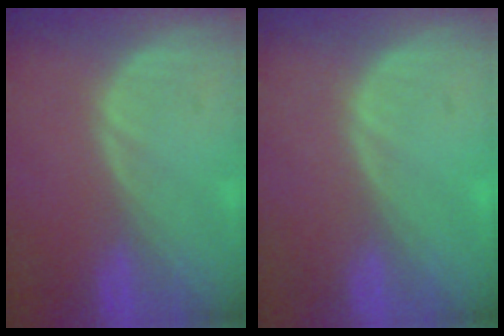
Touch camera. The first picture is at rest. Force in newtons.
{"total": 0.6, "press": 0.0, "slide": 0.6}